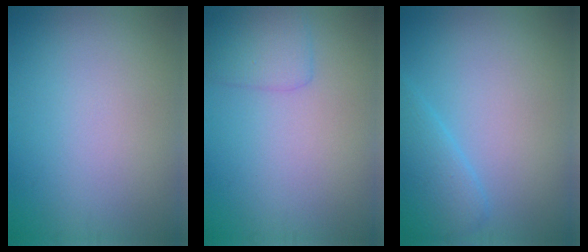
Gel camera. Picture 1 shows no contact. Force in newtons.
{"total": 2.3, "press": 2.3, "slide": 0.1}
{"total": 2.8, "press": 2.8, "slide": 0.2}